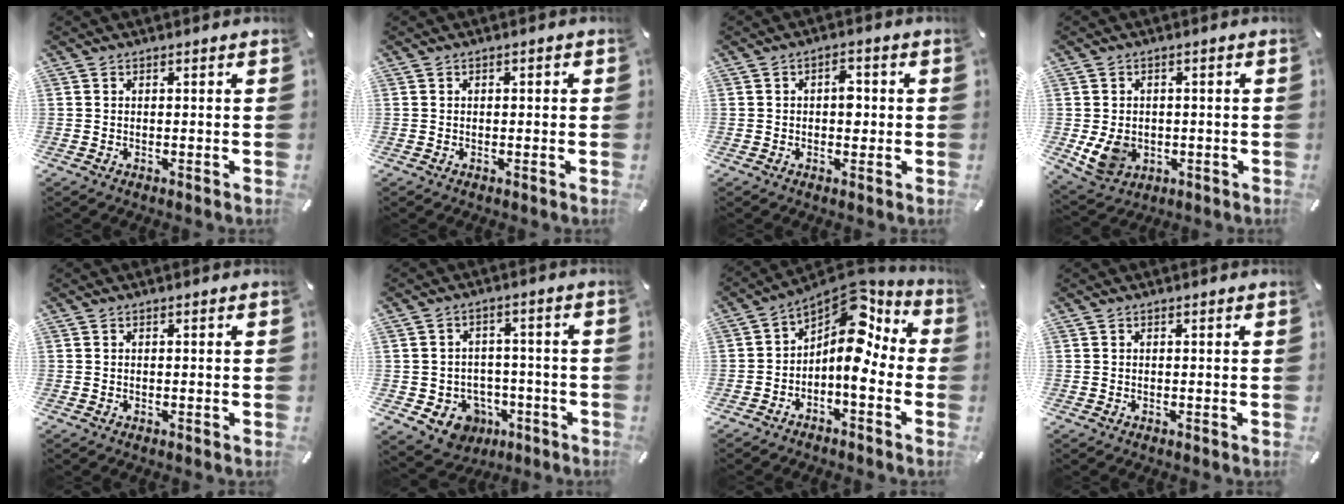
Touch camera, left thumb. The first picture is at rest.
{"total": 0.8, "force": [-0.2, 0.6, 0.4], "torque": [-0.008, 0.003, -0.005]}
{"total": 3.8, "force": [0.0, 2.4, 3.0], "torque": [-0.026, -0.002, -0.009]}
{"total": 7.5, "force": [-0.9, 6.4, 3.8], "torque": [-0.086, 0.005, -0.016]}
{"total": 0.0}
{"total": 7.6, "force": [-3.0, 6.7, 2.2], "torque": [-0.028, 0.023, -0.048]}
{"total": 11.7, "force": [2.8, 6.4, 9.3], "torque": [-0.138, -0.041, 0.042]}
{"total": 0.0}